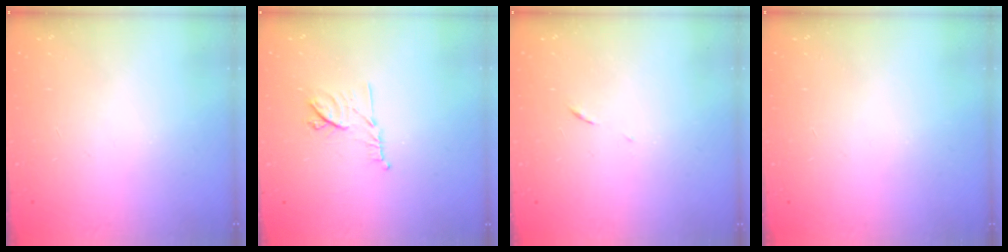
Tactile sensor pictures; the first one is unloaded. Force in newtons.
{"total": 9.7, "press": 9.7, "slide": 0.6}
{"total": 5.6, "press": 5.6, "slide": 0.4}
{"total": 0.0}